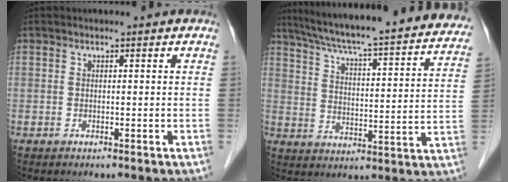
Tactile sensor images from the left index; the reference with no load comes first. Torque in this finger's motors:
{"motor_torque": [0.27, -0.42, 0.34, 0.13]}